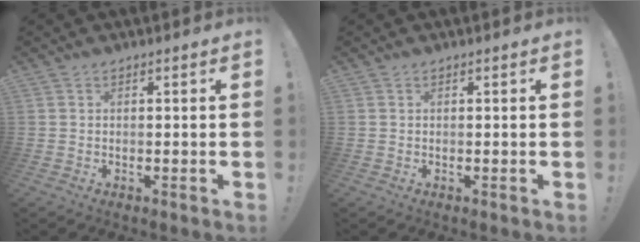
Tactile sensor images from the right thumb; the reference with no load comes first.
{"total": 0.0}